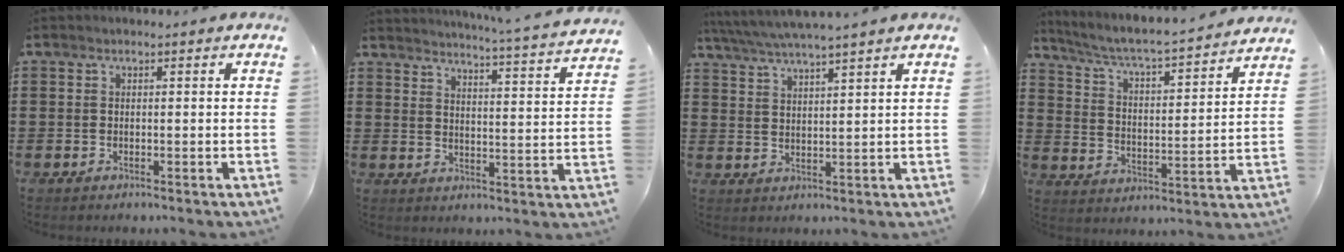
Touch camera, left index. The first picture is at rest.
{"total": 4.1, "force": [3.8, -0.9, 1.0], "torque": [-0.030, -0.039, 0.057]}
{"total": 4.0, "force": [3.8, -0.6, 1.4], "torque": [-0.040, -0.017, 0.066]}
{"total": 4.0, "force": [3.6, -0.2, 1.7], "torque": [-0.054, -0.038, 0.048]}